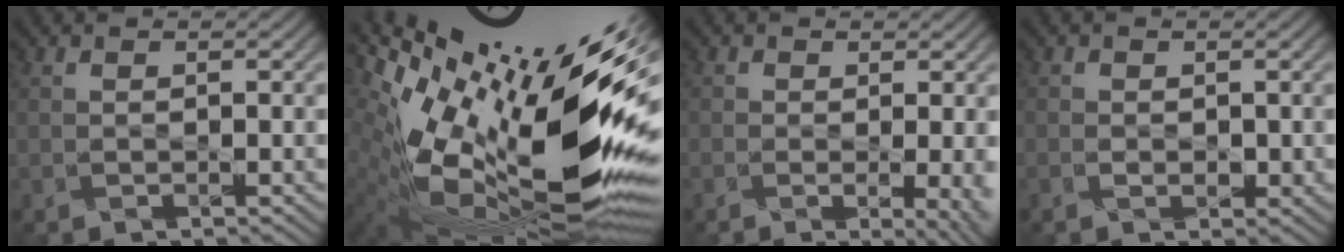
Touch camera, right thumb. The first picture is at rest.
{"total": 20.3, "force": [2.3, 8.1, 18.5], "torque": [-0.334, -0.035, 0.046]}
{"total": 5.7, "force": [-1.2, 2.3, 5.1], "torque": [-0.055, -0.006, -0.008]}
{"total": 1.7, "force": [-0.6, 1.4, 0.8], "torque": [-0.014, -0.007, -0.006]}